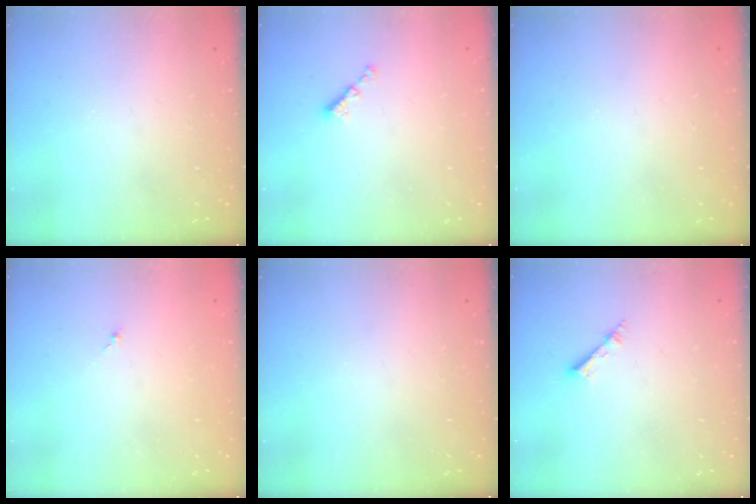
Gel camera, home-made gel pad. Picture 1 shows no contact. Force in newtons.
{"total": 2.4, "press": 2.4, "slide": 0.4}
{"total": 0.0}
{"total": 1.0, "press": 0.8, "slide": 0.5}
{"total": 0.0}
{"total": 2.2, "press": 2.2, "slide": 0.3}